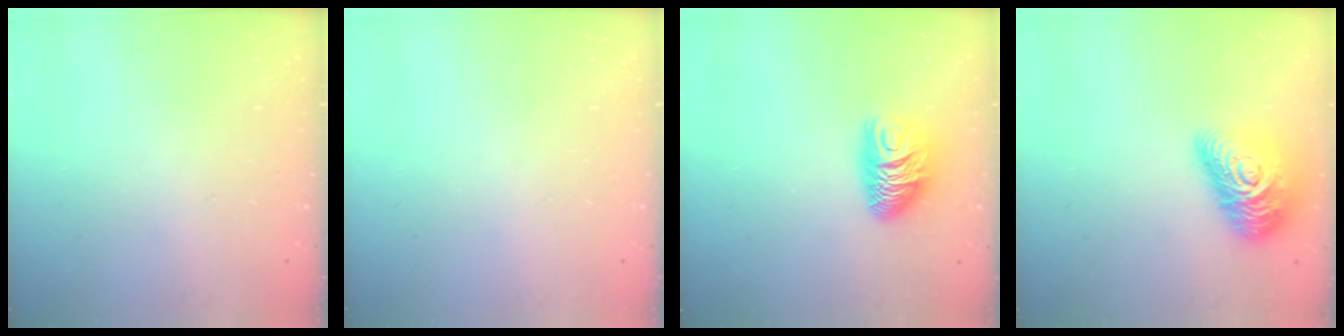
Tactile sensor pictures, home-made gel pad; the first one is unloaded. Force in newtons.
{"total": 0.0}
{"total": 11.3, "press": 11.3, "slide": 1.2}
{"total": 19.8, "press": 19.7, "slide": 1.1}